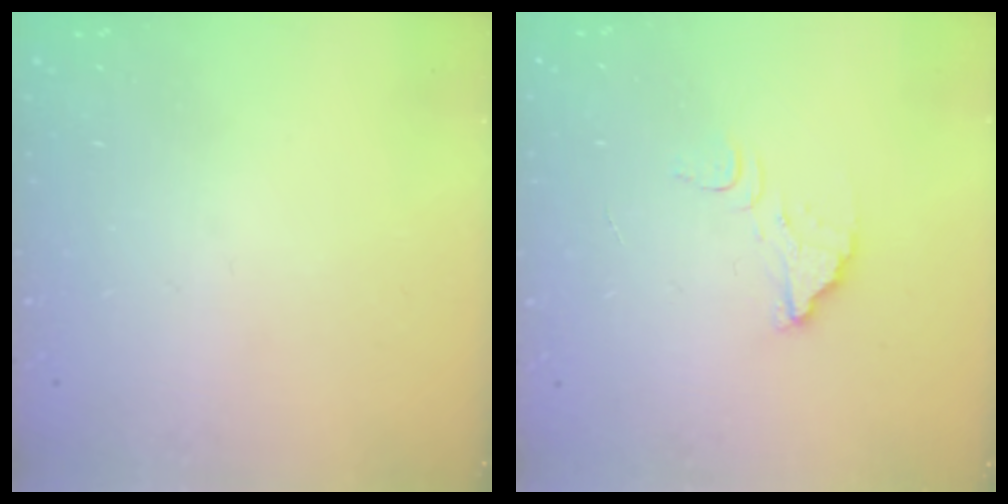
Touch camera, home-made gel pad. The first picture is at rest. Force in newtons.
{"total": 6.7, "press": 6.7, "slide": 0.5}